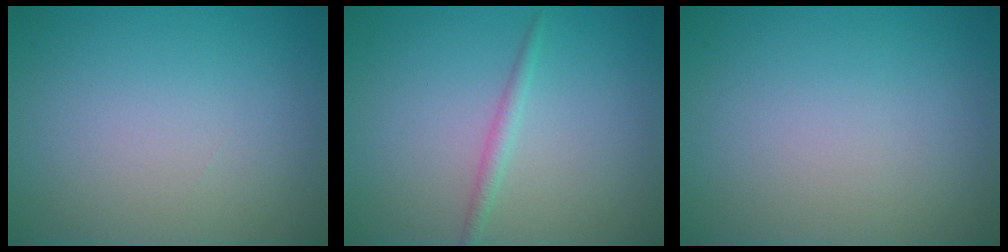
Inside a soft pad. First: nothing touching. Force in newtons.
{"total": 1.2, "press": 1.2, "slide": 0.1}
{"total": 0.0}